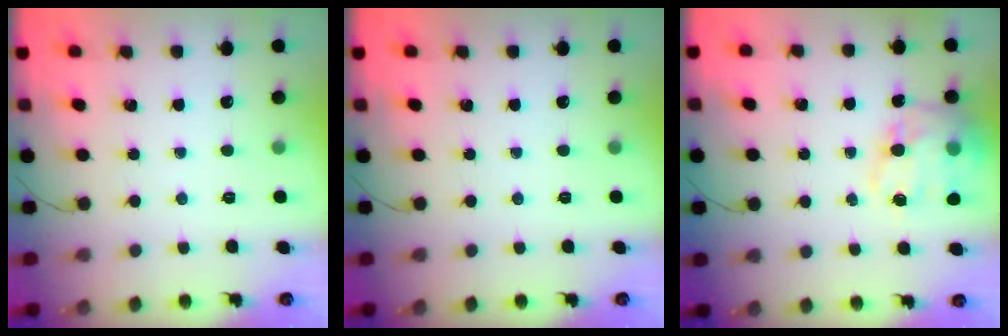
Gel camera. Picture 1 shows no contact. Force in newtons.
{"total": 0.0}
{"total": 16.9, "press": 16.5, "slide": 3.8}